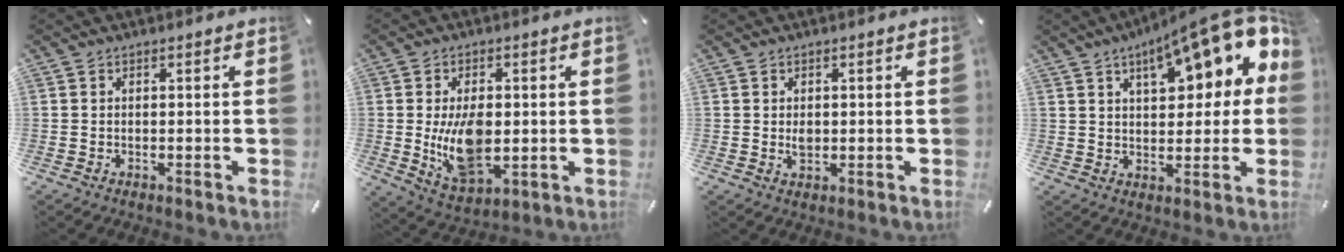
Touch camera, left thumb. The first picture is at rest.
{"total": 12.8, "force": [-0.4, 7.5, 10.3], "torque": [-0.188, -0.017, -0.005]}
{"total": 2.3, "force": [0.1, 1.7, 1.5], "torque": [-0.031, -0.002, -0.004]}
{"total": 17.9, "force": [8.8, 7.6, 13.6], "torque": [-0.190, -0.045, 0.140]}